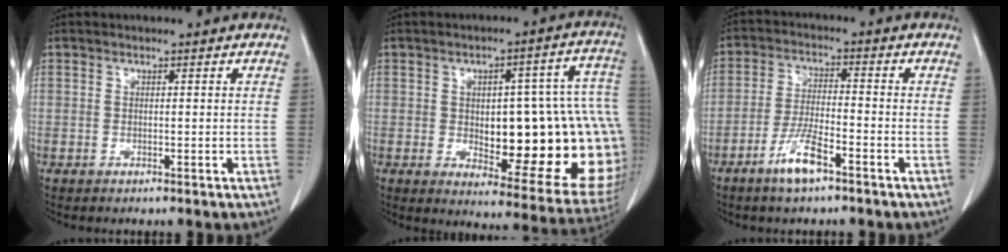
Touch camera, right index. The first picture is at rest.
{"total": 24.9, "force": [-1.8, 7.4, 23.7], "torque": [-0.222, 0.035, 0.006]}
{"total": 6.6, "force": [-4.1, 1.0, 5.1], "torque": [-0.104, -0.006, -0.076]}